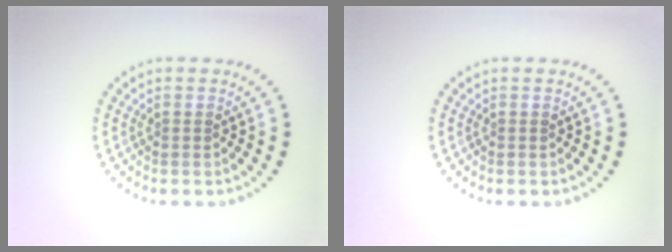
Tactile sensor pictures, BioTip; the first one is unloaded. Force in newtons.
{"total": 0.0}